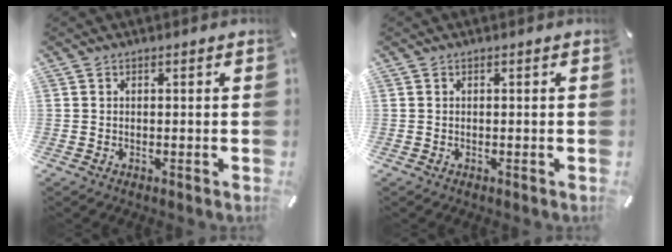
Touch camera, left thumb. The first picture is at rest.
{"total": 0.0}